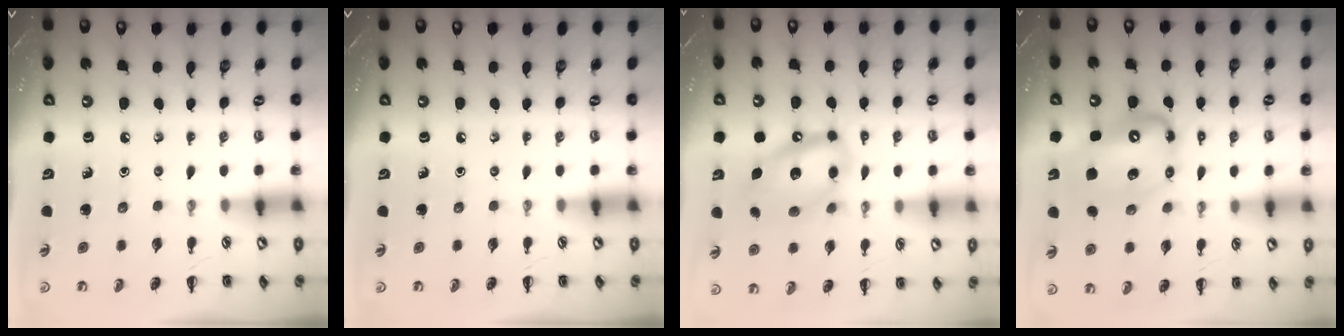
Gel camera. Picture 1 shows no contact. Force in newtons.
{"total": 0.0}
{"total": 14.7, "press": 14.3, "slide": 3.2}
{"total": 10.5, "press": 10.1, "slide": 2.6}